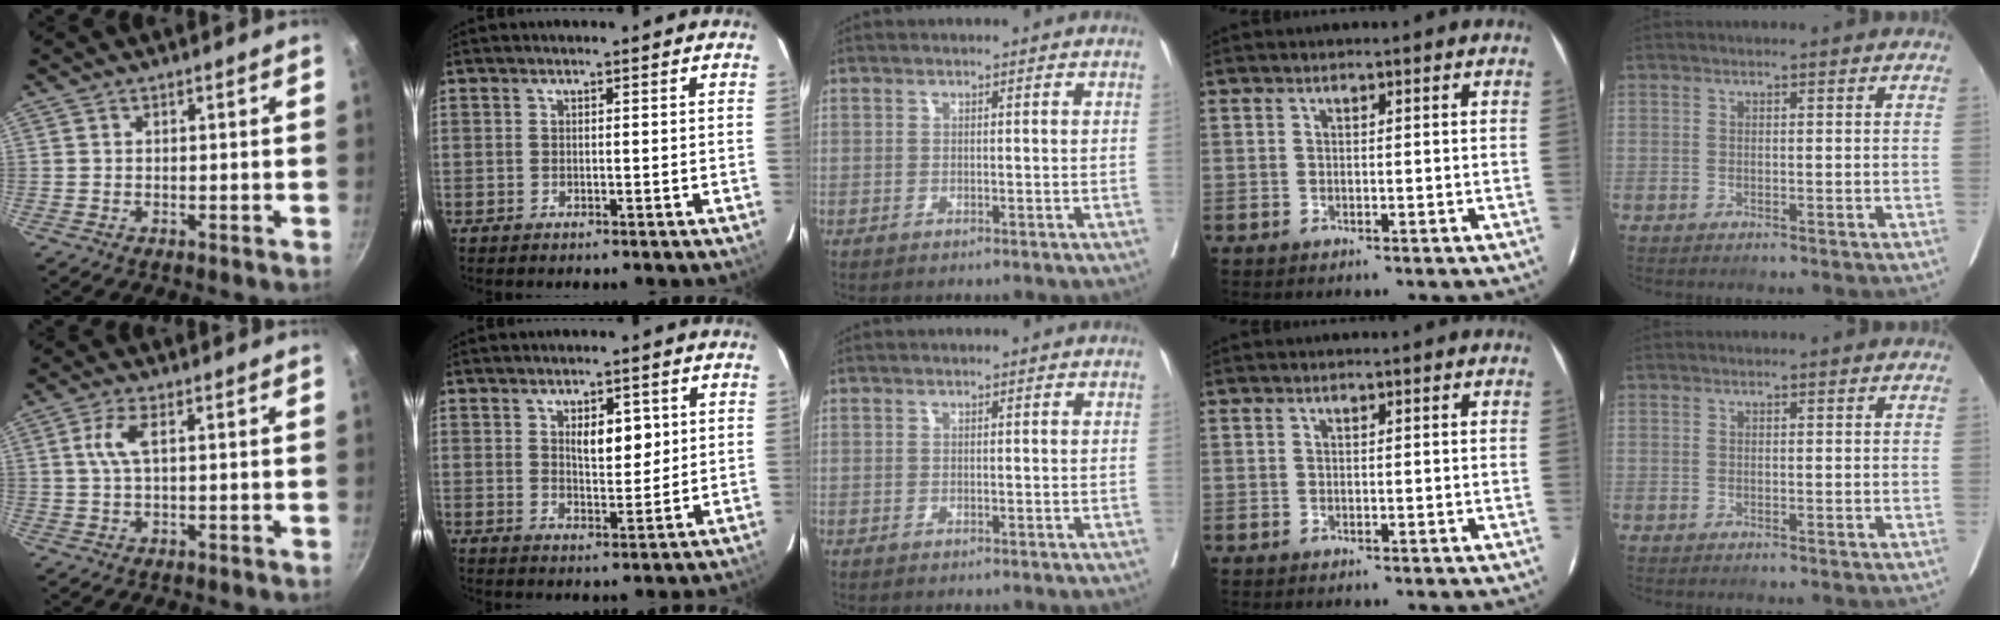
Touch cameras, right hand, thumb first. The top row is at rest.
{"thumb": {"total": 4.2, "force": [0.9, 1.5, 3.8], "torque": [-0.098, 0.009, 0.020]}, "index": {"total": 5.6, "force": [1.7, 2.5, 4.8], "torque": [-0.077, 0.001, 0.032]}}